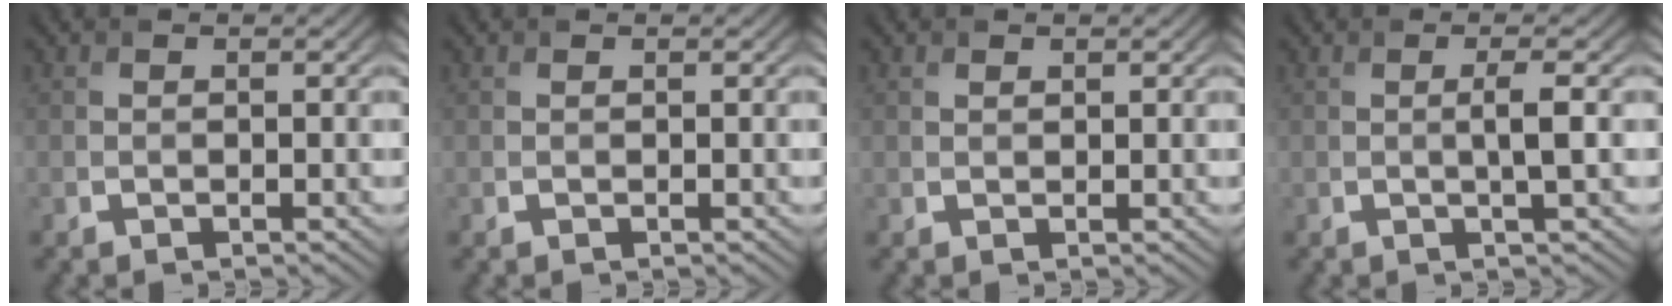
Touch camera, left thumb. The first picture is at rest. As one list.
[{"total": 0.0}, {"total": 0.6, "force": [0.5, 0.2, 0.2], "torque": [-0.004, -0.001, 0.012]}, {"total": 2.3, "force": [0.0, 0.2, 2.3], "torque": [-0.043, 0.003, -0.005]}]